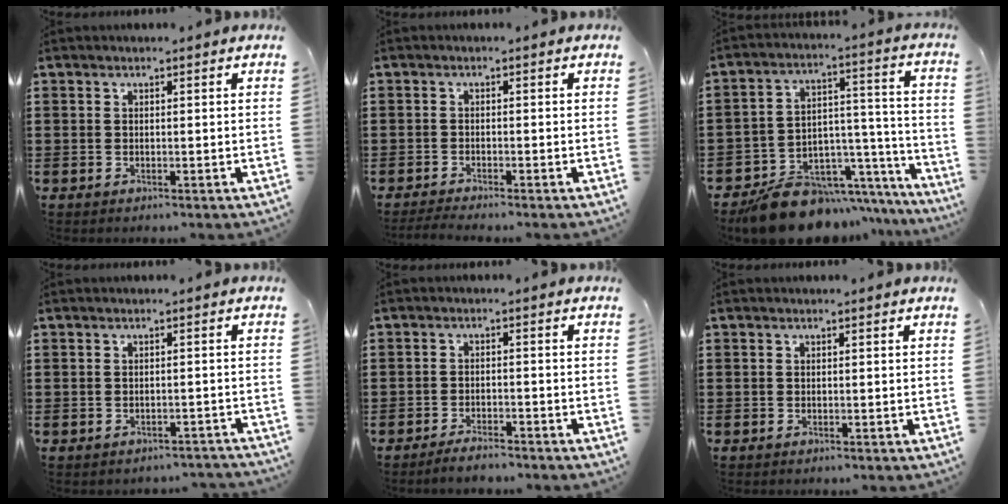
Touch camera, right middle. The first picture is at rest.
{"total": 1.4, "force": [-1.3, 0.0, 0.5], "torque": [-0.008, -0.001, -0.023]}
{"total": 10.3, "force": [-8.8, 4.8, 2.2], "torque": [-0.034, 0.041, -0.157]}
{"total": 1.2, "force": [-1.2, 0.2, 0.2], "torque": [-0.009, 0.000, -0.024]}
{"total": 2.6, "force": [-2.4, 0.2, 0.9], "torque": [-0.017, 0.002, -0.047]}
{"total": 0.0}